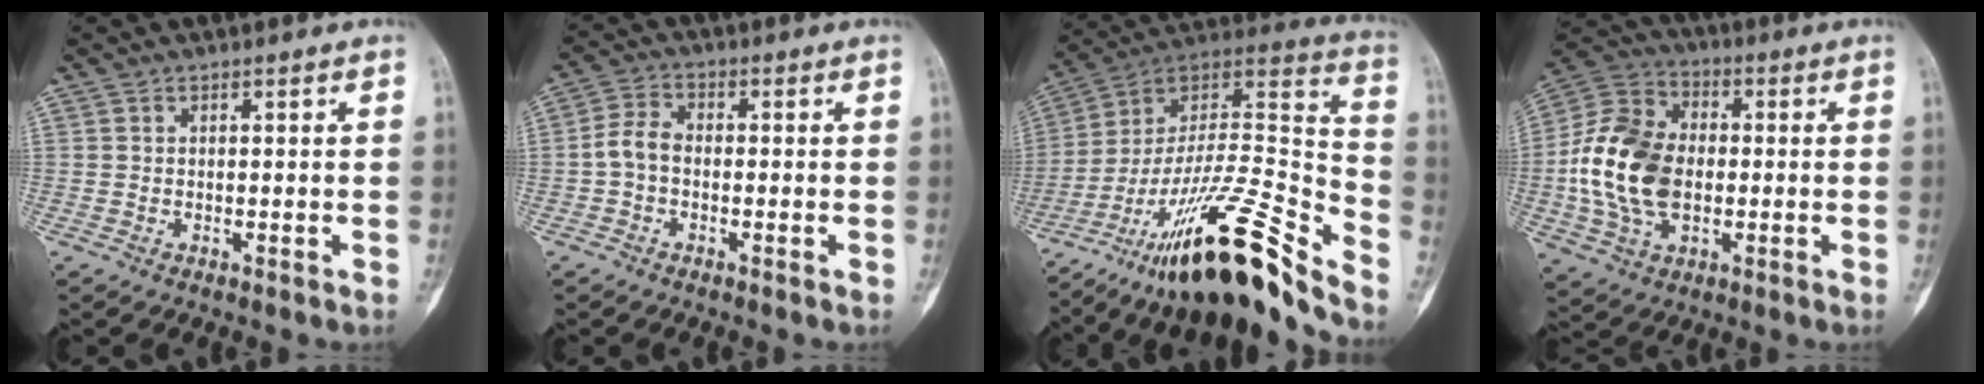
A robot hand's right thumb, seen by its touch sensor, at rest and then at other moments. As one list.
[{"total": 4.6, "force": [-0.9, 3.0, 3.3], "torque": [-0.064, 0.016, -0.029]}, {"total": 29.0, "force": [-20.1, 5.7, 20.1], "torque": [-0.300, 0.095, -0.338]}, {"total": 17.3, "force": [-1.5, 11.6, 12.8], "torque": [-0.244, 0.018, -0.027]}]